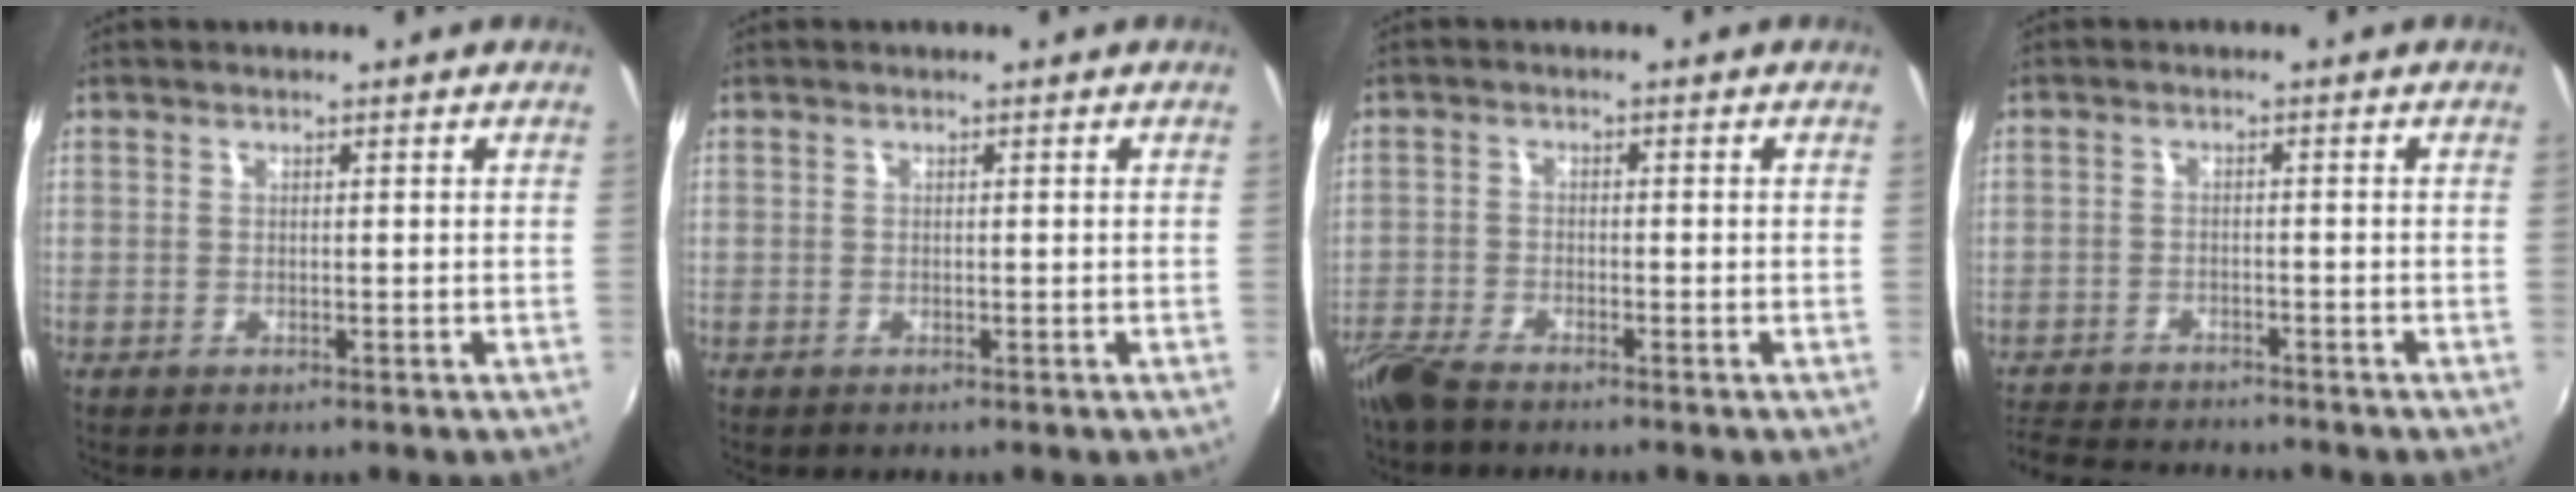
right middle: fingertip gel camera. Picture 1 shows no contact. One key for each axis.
{"total": 0.0}
{"total": 5.5, "fx": -4.8, "fy": 1.1, "fz": 2.5, "tx": -0.066, "ty": -0.019, "tz": -0.096}
{"total": 9.4, "fx": -8.7, "fy": 2.0, "fz": 2.7, "tx": -0.082, "ty": -0.008, "tz": -0.144}